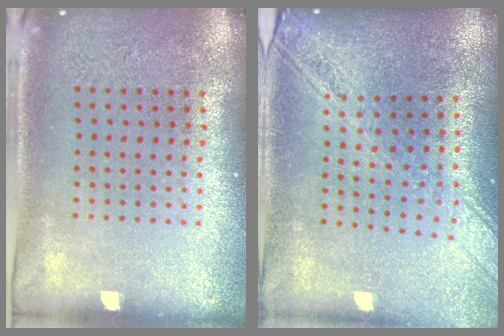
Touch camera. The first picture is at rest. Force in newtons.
{"total": 2.2, "press": 1.9, "slide": 1.2}